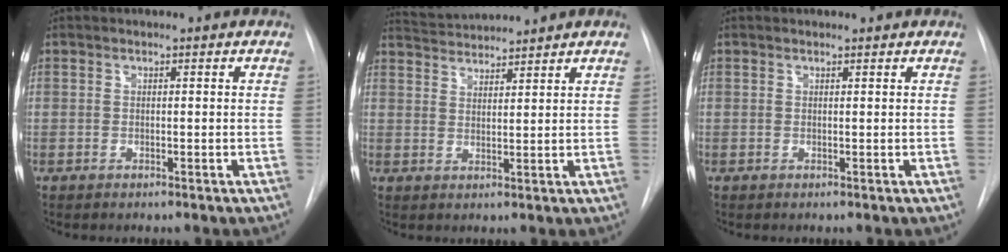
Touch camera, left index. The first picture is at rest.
{"total": 5.6, "force": [5.5, -0.6, 0.5], "torque": [-0.017, 0.023, 0.099]}
{"total": 0.8, "force": [0.8, 0.1, 0.1], "torque": [-0.008, 0.007, 0.014]}